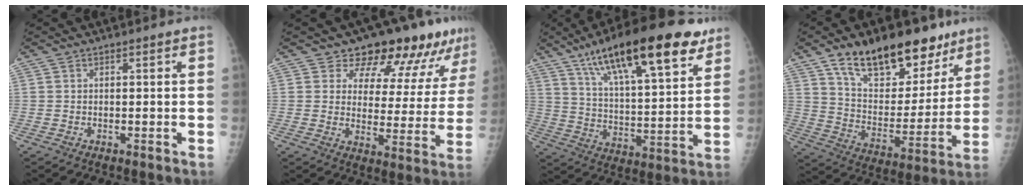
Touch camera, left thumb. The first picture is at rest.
{"total": 14.6, "force": [11.6, 6.6, 5.9], "torque": [-0.025, -0.068, 0.141]}
{"total": 24.8, "force": [15.0, 7.1, 18.4], "torque": [-0.277, -0.036, 0.244]}
{"total": 21.9, "force": [14.5, 10.9, 12.4], "torque": [-0.146, -0.062, 0.240]}